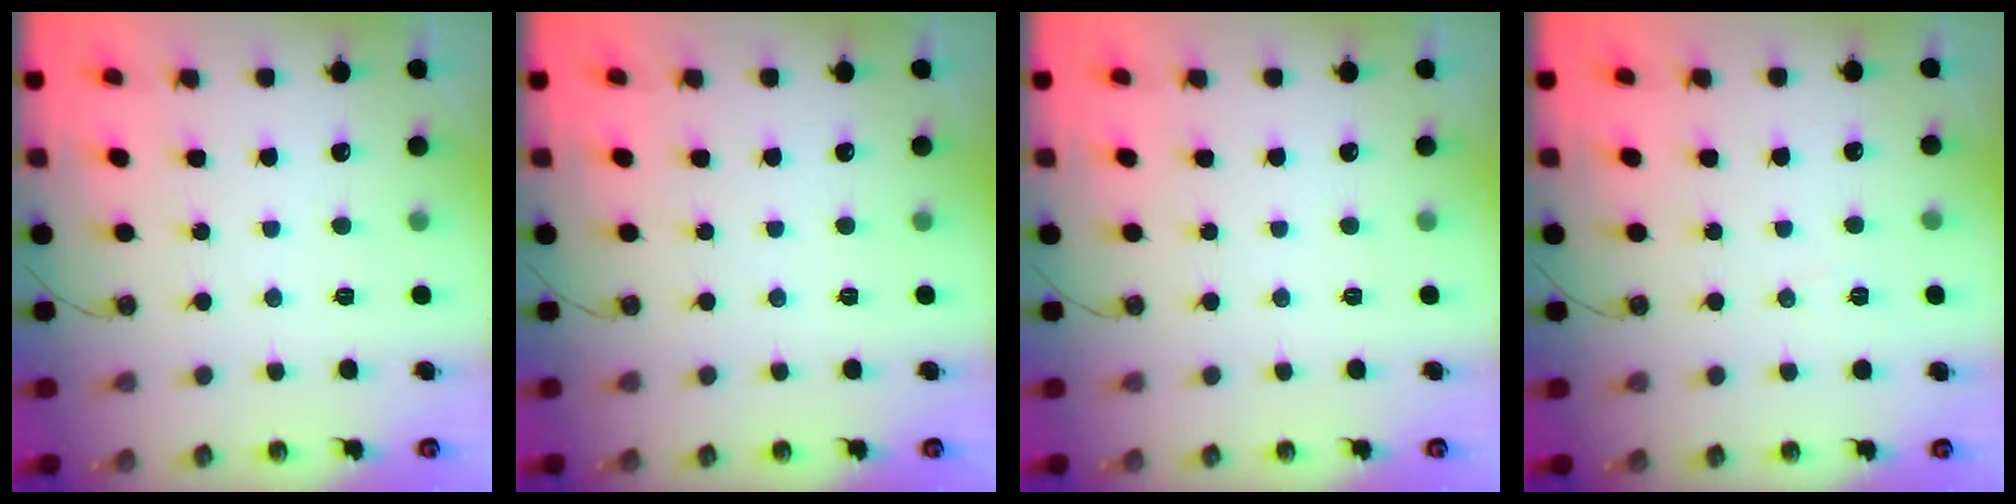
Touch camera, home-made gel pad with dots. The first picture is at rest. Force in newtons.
{"total": 0.0}
{"total": 0.0}
{"total": 5.9, "press": 4.1, "slide": 4.2}